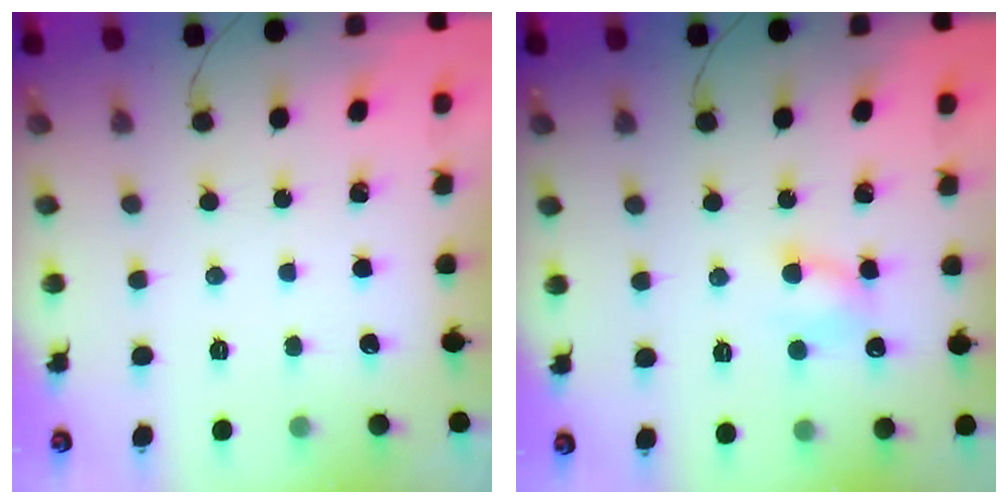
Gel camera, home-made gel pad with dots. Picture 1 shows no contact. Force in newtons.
{"total": 4.9, "press": 4.8, "slide": 0.7}